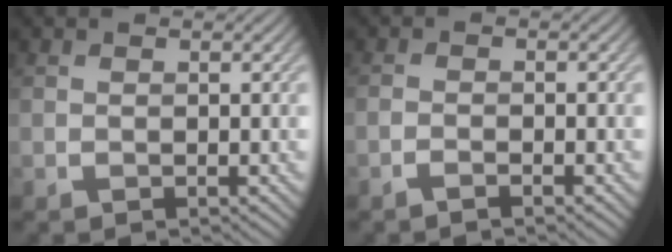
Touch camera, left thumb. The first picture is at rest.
{"total": 1.1, "force": [-1.0, -0.1, 0.5], "torque": [-0.011, 0.002, -0.025]}